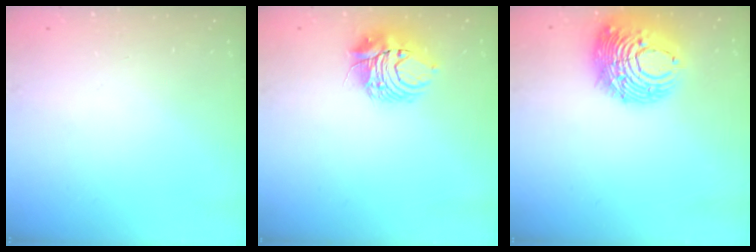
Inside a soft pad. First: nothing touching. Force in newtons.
{"total": 9.4, "press": 9.2, "slide": 1.6}
{"total": 14.8, "press": 14.7, "slide": 1.6}